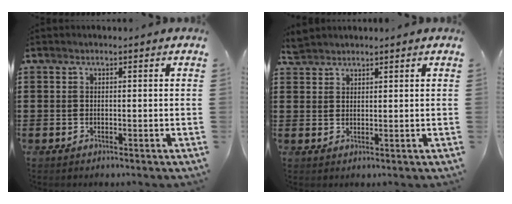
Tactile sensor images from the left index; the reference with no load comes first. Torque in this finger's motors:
{"motor_torque": [-0.88, 1.04, -0.05, -0.01]}